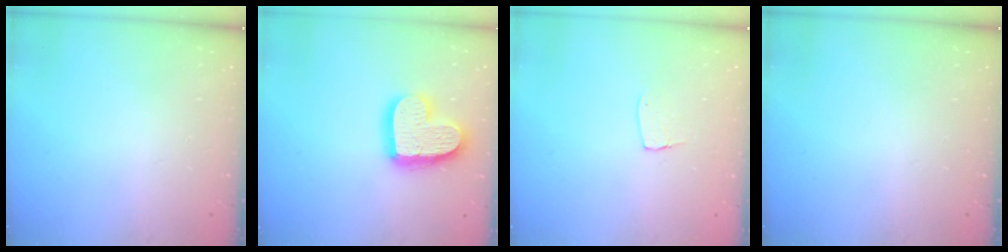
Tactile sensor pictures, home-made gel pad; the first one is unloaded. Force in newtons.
{"total": 16.4, "press": 16.4, "slide": 1.0}
{"total": 4.6, "press": 4.6, "slide": 0.3}
{"total": 0.0}